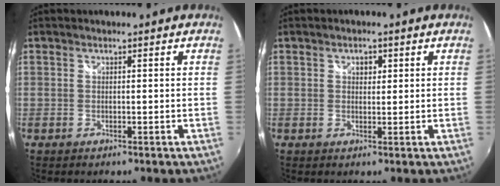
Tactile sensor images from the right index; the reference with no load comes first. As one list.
[{"total": 1.8, "force": [0.7, 1.4, 1.0], "torque": [-0.012, 0.006, 0.010]}]